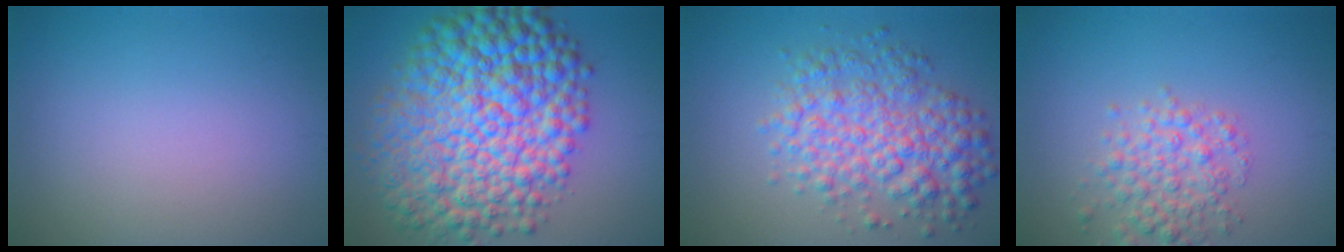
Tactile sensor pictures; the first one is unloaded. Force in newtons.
{"total": 13.9, "press": 13.9, "slide": 0.0}
{"total": 6.2, "press": 6.2, "slide": 0.0}
{"total": 3.6, "press": 3.6, "slide": 0.1}